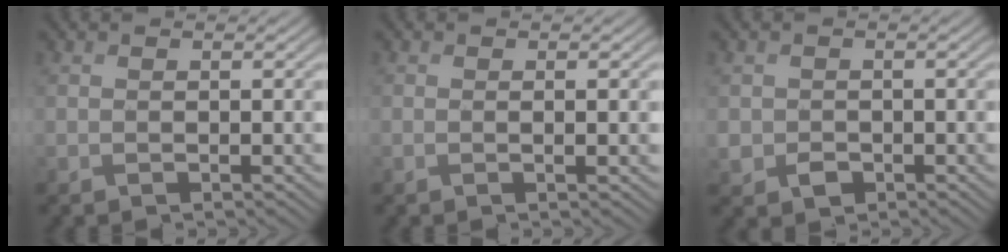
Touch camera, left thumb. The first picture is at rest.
{"total": 1.2, "force": [0.0, 0.1, 1.1], "torque": [-0.021, -0.001, -0.001]}
{"total": 2.4, "force": [-0.7, 2.1, 0.9], "torque": [-0.024, -0.011, -0.015]}